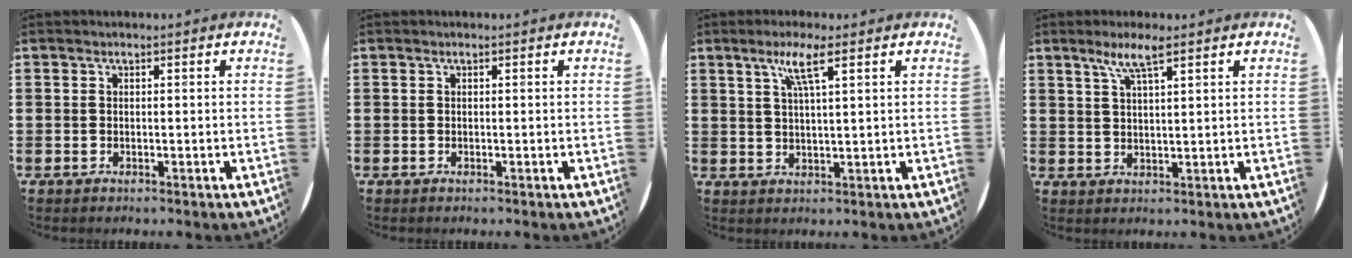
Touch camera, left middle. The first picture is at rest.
{"total": 0.0}
{"total": 4.5, "force": [2.6, 0.3, 3.7], "torque": [-0.078, 0.007, 0.042]}
{"total": 4.3, "force": [2.9, 0.5, 3.1], "torque": [-0.066, 0.005, 0.050]}